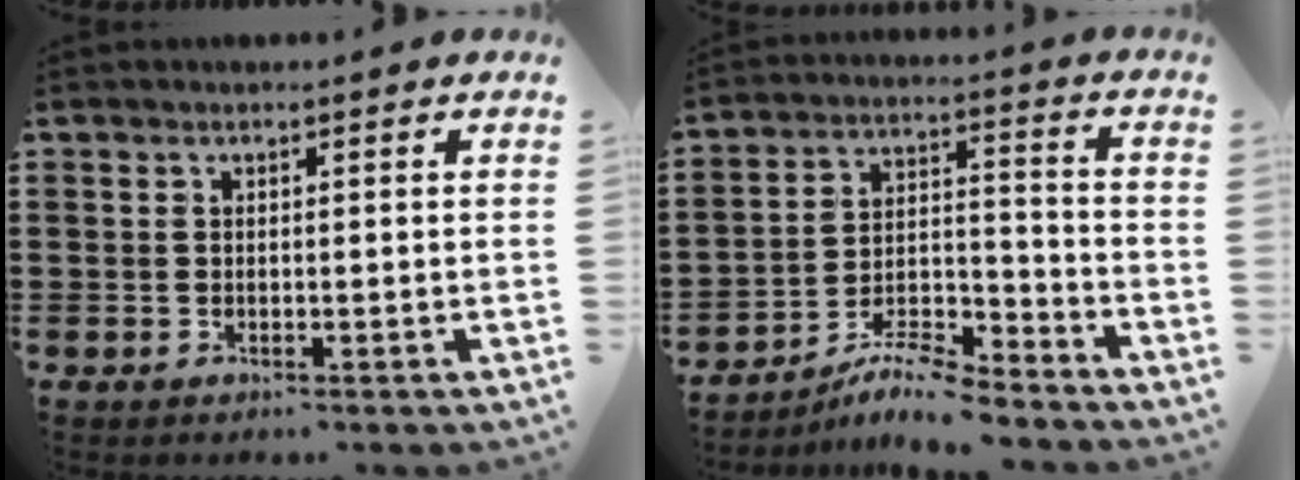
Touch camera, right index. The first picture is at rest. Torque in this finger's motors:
{"motor_torque": [1.22, -0.91, 0.33, 0.01]}